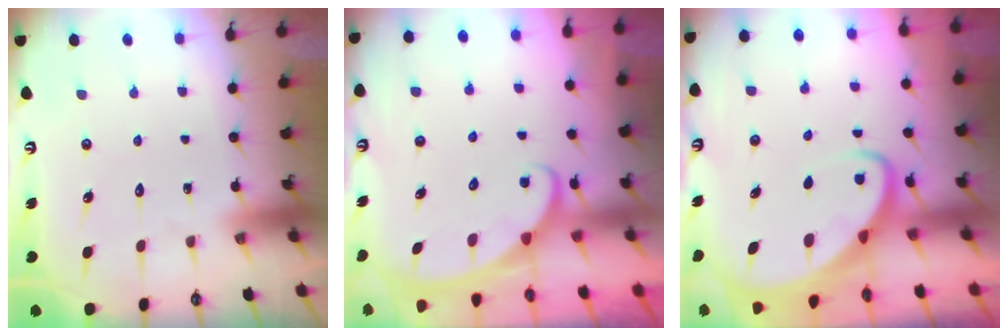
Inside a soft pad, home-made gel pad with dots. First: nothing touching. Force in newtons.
{"total": 2.3, "press": 2.3, "slide": 0.4}
{"total": 3.4, "press": 3.4, "slide": 0.4}